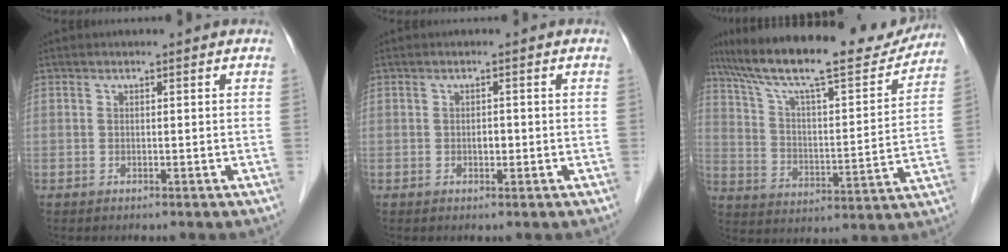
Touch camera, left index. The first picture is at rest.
{"total": 1.1, "force": [-0.3, 0.7, 0.8], "torque": [-0.013, 0.000, -0.005]}
{"total": 22.6, "force": [19.5, 3.8, 10.8], "torque": [-0.188, 0.007, 0.293]}